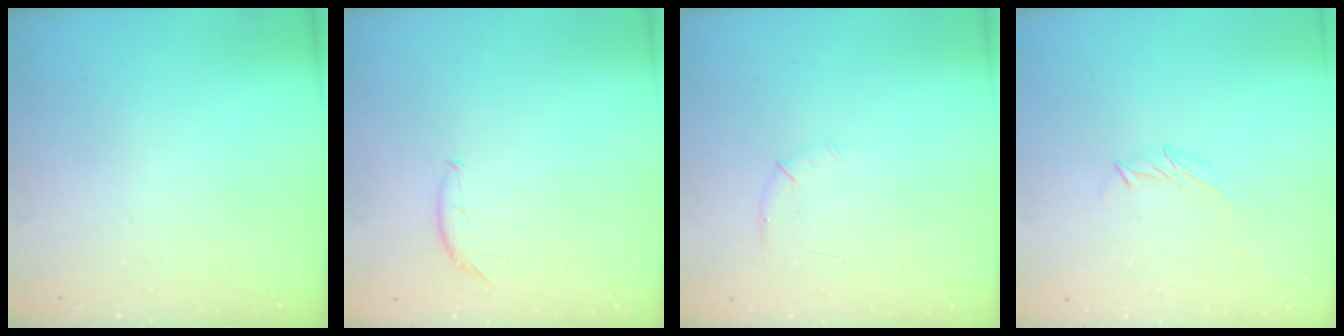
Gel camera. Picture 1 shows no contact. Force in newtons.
{"total": 5.5, "press": 5.5, "slide": 0.5}
{"total": 5.5, "press": 5.3, "slide": 1.5}
{"total": 6.0, "press": 5.9, "slide": 1.1}